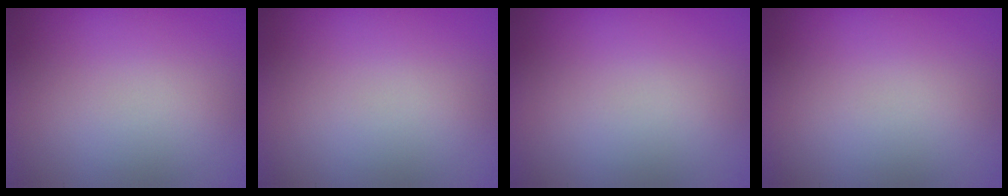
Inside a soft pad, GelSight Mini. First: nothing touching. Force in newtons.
{"total": 0.0}
{"total": 0.0}
{"total": 0.0}